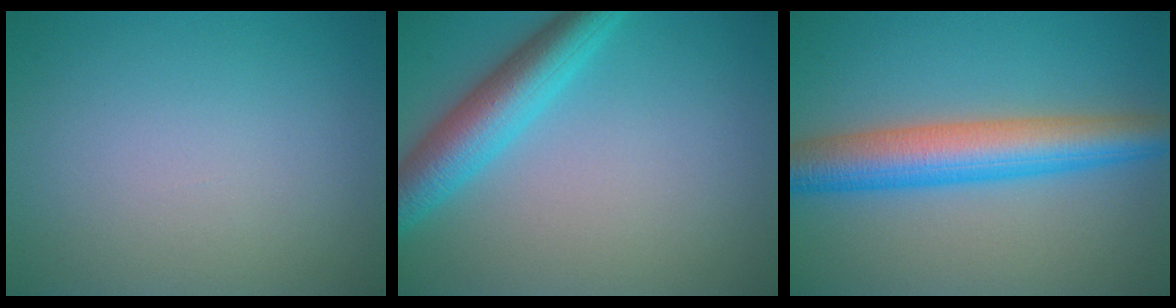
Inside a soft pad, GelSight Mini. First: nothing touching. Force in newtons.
{"total": 5.6, "press": 5.6, "slide": 0.2}
{"total": 7.1, "press": 7.1, "slide": 0.2}